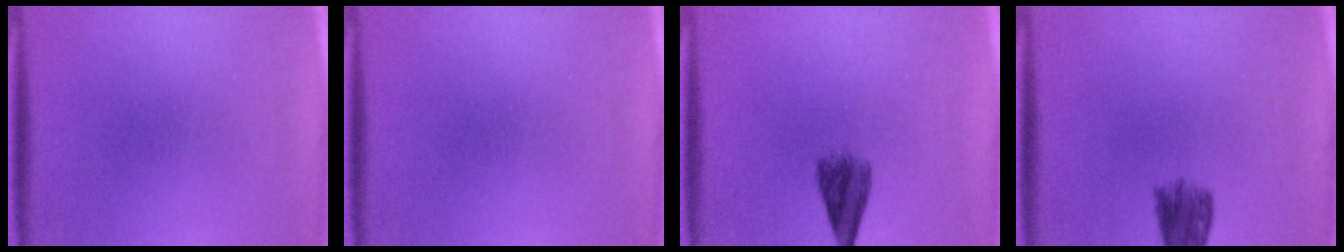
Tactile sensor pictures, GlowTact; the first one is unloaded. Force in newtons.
{"total": 0.0}
{"total": 4.3}
{"total": 4.8}